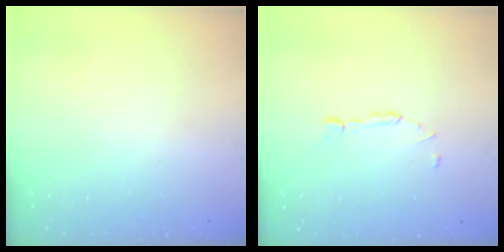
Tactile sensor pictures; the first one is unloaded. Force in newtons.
{"total": 6.9, "press": 6.9, "slide": 0.5}